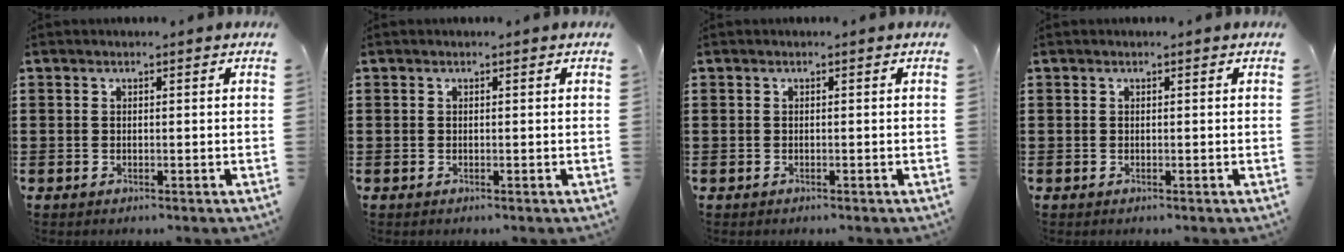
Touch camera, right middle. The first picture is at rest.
{"total": 0.0}
{"total": 0.0}
{"total": 0.0}